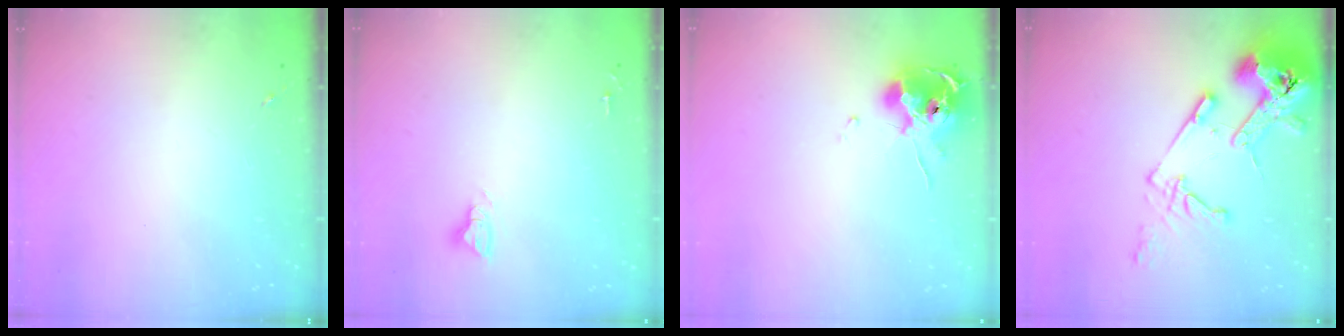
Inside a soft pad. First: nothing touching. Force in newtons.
{"total": 4.8, "press": 4.7, "slide": 0.4}
{"total": 12.9, "press": 12.9, "slide": 1.4}
{"total": 16.7, "press": 16.5, "slide": 2.2}